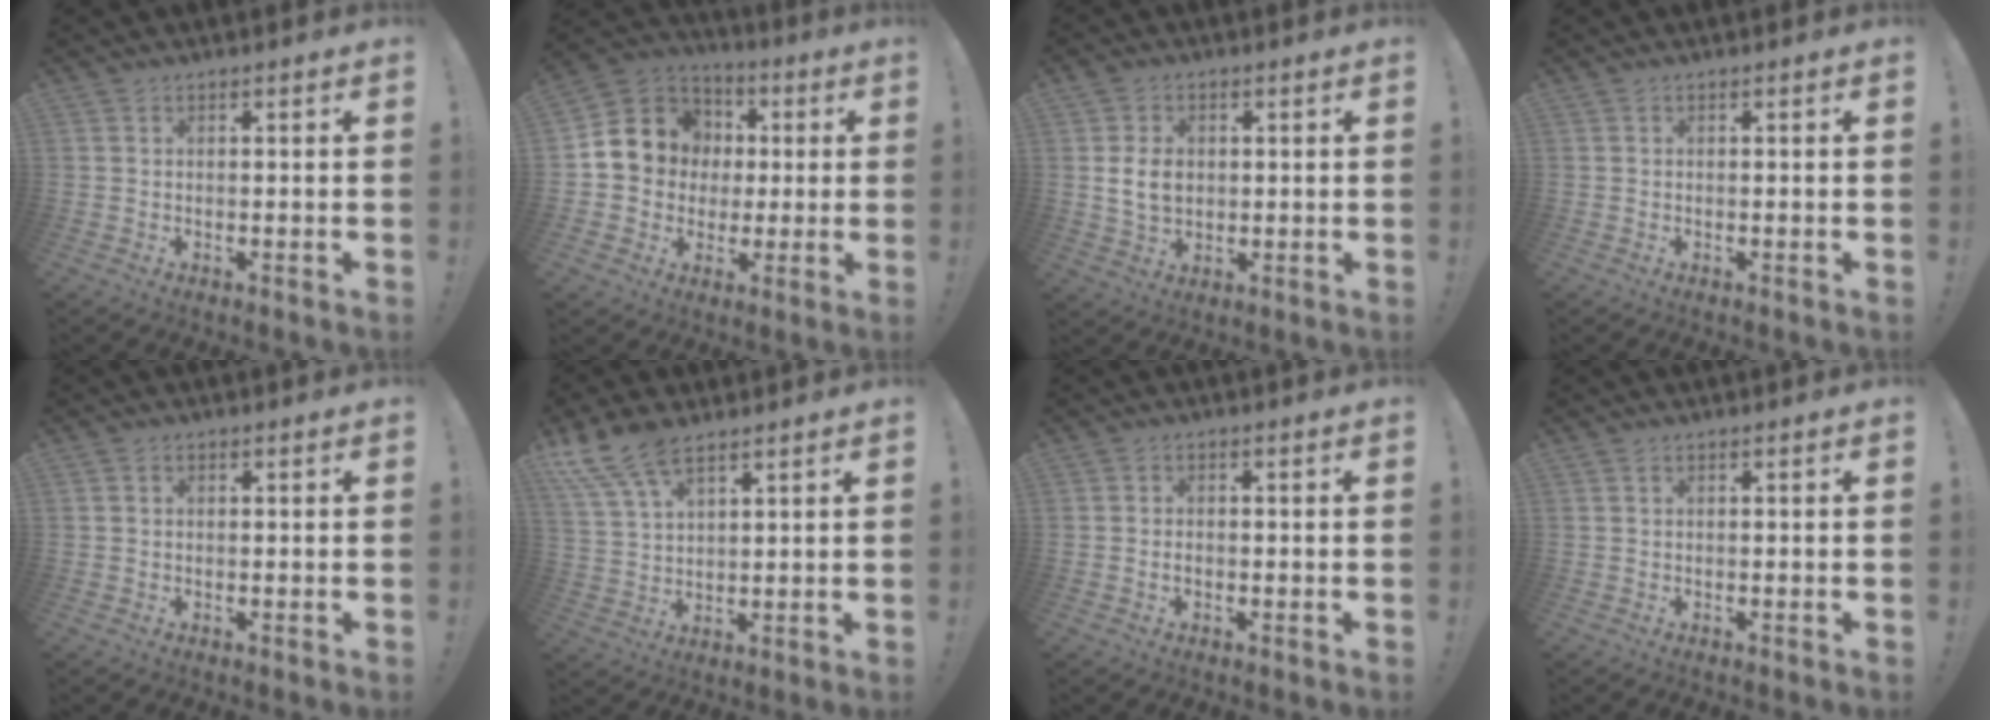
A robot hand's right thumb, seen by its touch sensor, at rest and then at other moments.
{"total": 12.3, "force": [1.5, 11.7, 3.5], "torque": [-0.039, 0.001, 0.048]}
{"total": 7.6, "force": [0.6, 5.9, 4.8], "torque": [-0.072, 0.001, 0.011]}
{"total": 0.0}
{"total": 0.6, "force": [0.1, 0.6, 0.2], "torque": [-0.004, 0.003, 0.003]}
{"total": 10.8, "force": [7.7, 4.8, 5.8], "torque": [-0.115, -0.030, 0.150]}
{"total": 1.3, "force": [-0.6, 0.8, 0.9], "torque": [-0.006, 0.001, -0.012]}
{"total": 0.0}